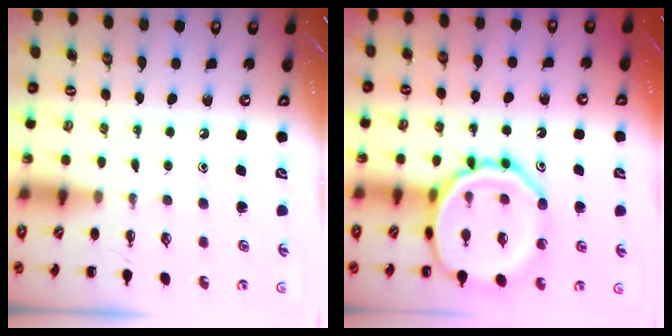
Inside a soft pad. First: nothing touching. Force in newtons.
{"total": 17.2, "press": 17.1, "slide": 1.4}